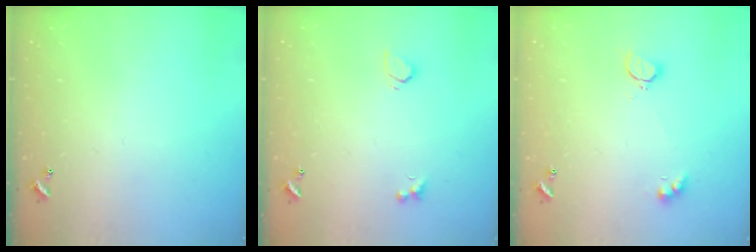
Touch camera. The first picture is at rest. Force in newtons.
{"total": 2.1, "press": 1.8, "slide": 1.2}
{"total": 2.8, "press": 2.7, "slide": 0.6}